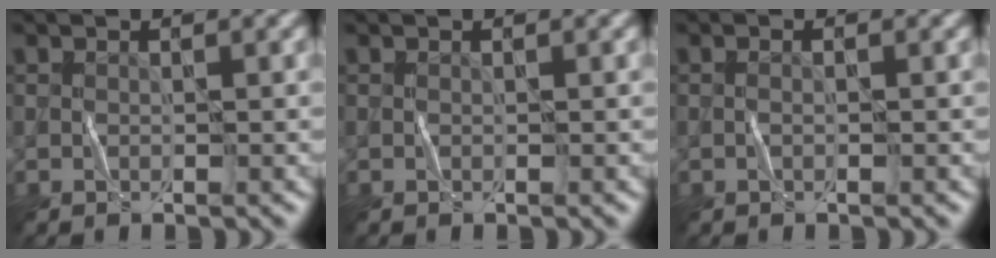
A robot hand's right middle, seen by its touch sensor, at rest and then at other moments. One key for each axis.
{"total": 0.0}
{"total": 0.7, "fx": 0.0, "fy": 0.2, "fz": 0.6, "tx": -0.004, "ty": -0.007, "tz": -0.008}